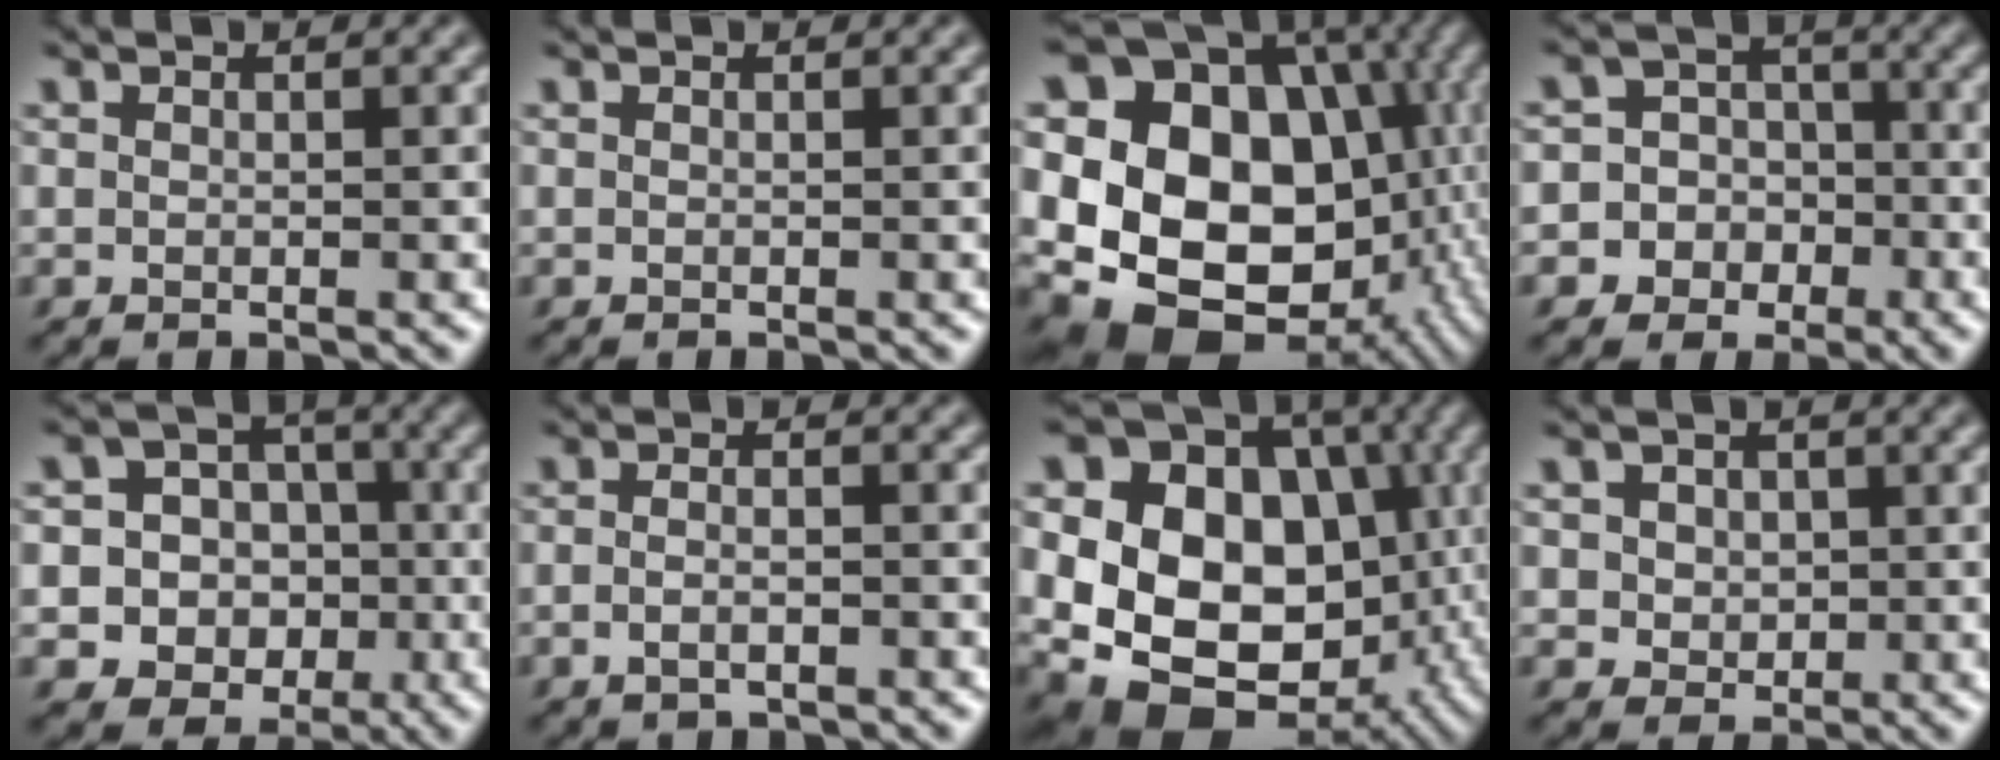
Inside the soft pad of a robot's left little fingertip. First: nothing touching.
{"total": 0.0}
{"total": 20.5, "force": [-1.8, 16.2, 12.5], "torque": [-0.220, -0.005, -0.013]}
{"total": 9.7, "force": [-3.8, 8.9, 1.1], "torque": [-0.042, 0.004, -0.082]}
{"total": 12.4, "force": [-3.9, 11.4, 3.2], "torque": [-0.076, 0.012, -0.071]}
{"total": 2.2, "force": [-1.1, 0.9, 1.6], "torque": [-0.020, 0.002, -0.024]}
{"total": 18.5, "force": [-1.6, 14.7, 11.0], "torque": [-0.169, -0.002, -0.022]}
{"total": 3.4, "force": [0.6, 2.9, 1.6], "torque": [-0.029, 0.009, 0.004]}